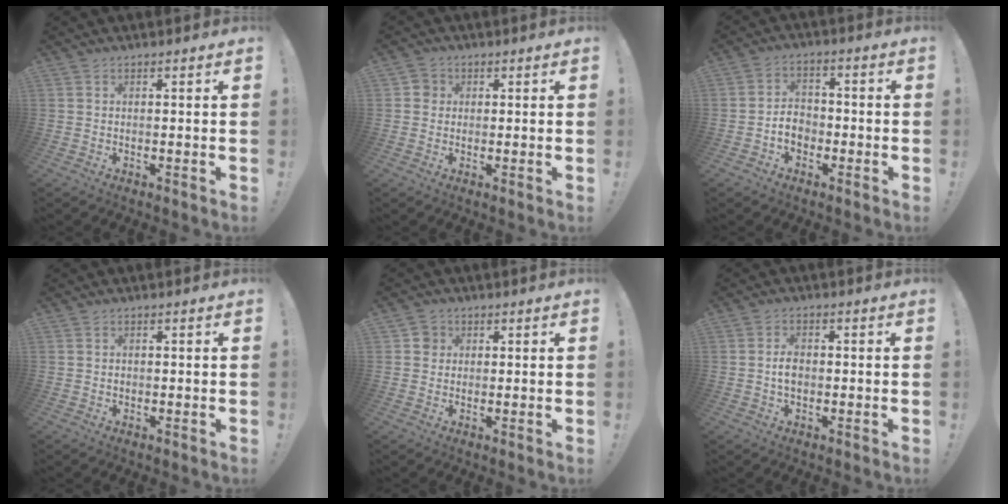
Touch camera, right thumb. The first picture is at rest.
{"total": 2.9, "force": [0.2, 2.8, 1.0], "torque": [-0.006, 0.005, 0.003]}
{"total": 6.2, "force": [-2.4, 4.9, 2.9], "torque": [-0.046, 0.015, -0.044]}
{"total": 0.6, "force": [-0.1, 0.6, 0.0], "torque": [-0.004, 0.005, -0.001]}
{"total": 3.3, "force": [0.6, 3.1, 0.9], "torque": [-0.008, 0.006, 0.011]}
{"total": 3.7, "force": [-0.5, 2.5, 2.7], "torque": [-0.037, 0.005, -0.010]}